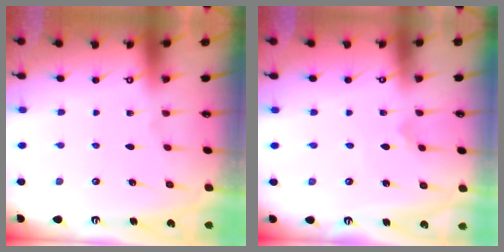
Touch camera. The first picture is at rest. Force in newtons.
{"total": 1.7, "press": 1.7, "slide": 0.1}